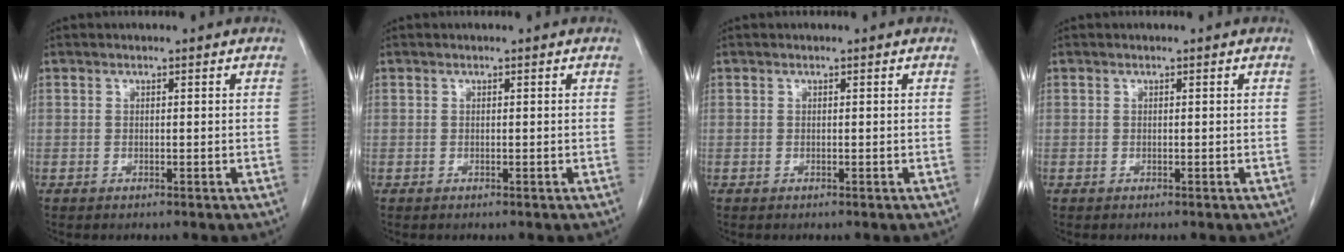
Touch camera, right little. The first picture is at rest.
{"total": 0.0}
{"total": 0.0}
{"total": 0.0}